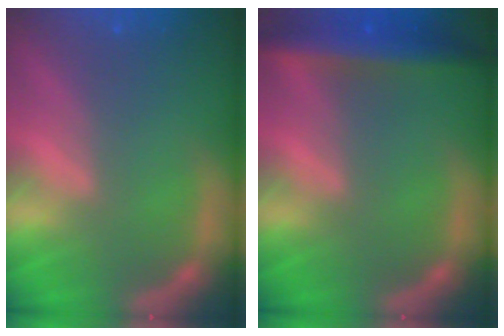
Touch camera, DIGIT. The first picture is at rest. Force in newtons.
{"total": 5.5}